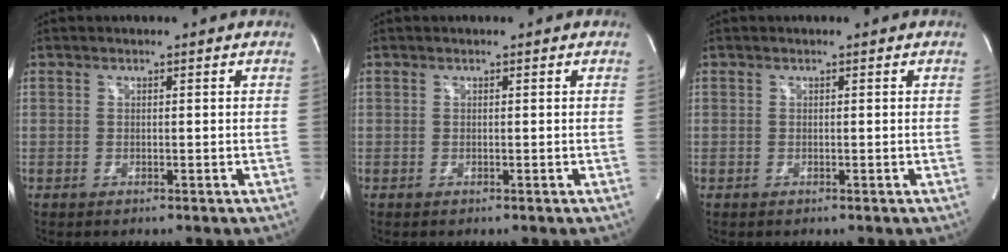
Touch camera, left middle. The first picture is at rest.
{"total": 0.0}
{"total": 0.0}